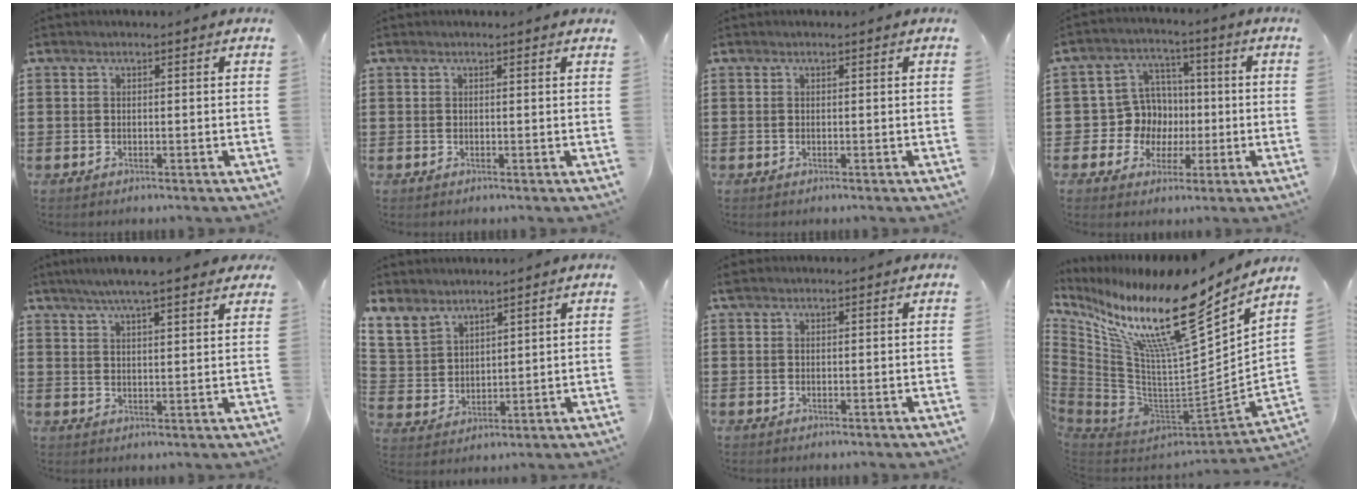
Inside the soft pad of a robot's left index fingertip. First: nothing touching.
{"total": 0.0}
{"total": 0.0}
{"total": 8.3, "force": [0.4, 8.1, 1.8], "torque": [-0.069, 0.006, 0.014]}
{"total": 5.7, "force": [4.7, 0.4, 3.1], "torque": [-0.073, -0.006, 0.082]}
{"total": 4.9, "force": [4.3, 2.4, 0.5], "torque": [-0.033, -0.016, 0.080]}
{"total": 0.6, "force": [0.5, 0.3, 0.3], "torque": [-0.007, 0.003, 0.009]}
{"total": 19.0, "force": [12.4, 3.8, 14.0], "torque": [-0.245, -0.089, 0.194]}